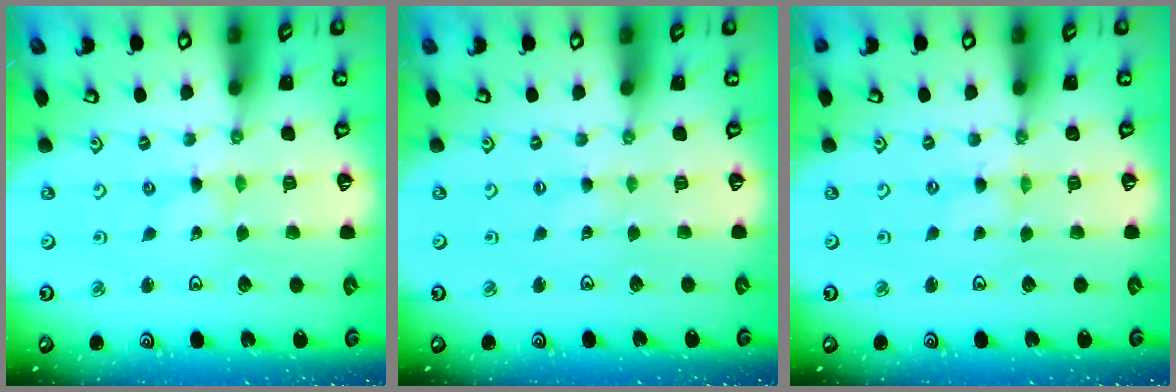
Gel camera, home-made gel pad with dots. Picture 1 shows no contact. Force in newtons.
{"total": 0.0}
{"total": 0.6, "press": 0.6, "slide": 0.2}